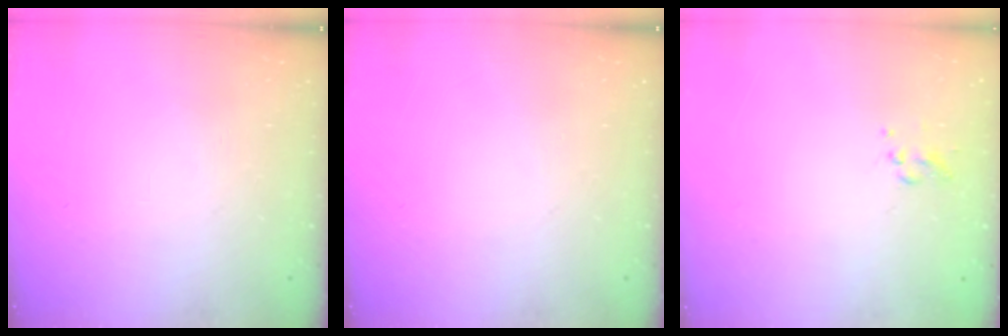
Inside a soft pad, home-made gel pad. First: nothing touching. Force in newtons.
{"total": 0.0}
{"total": 3.0, "press": 2.9, "slide": 0.8}